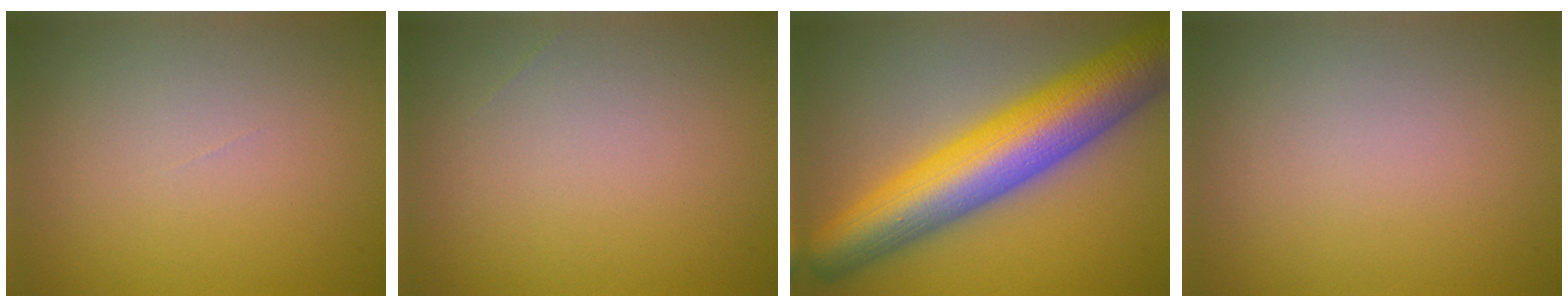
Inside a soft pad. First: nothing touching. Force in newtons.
{"total": 0.0}
{"total": 11.9, "press": 11.9, "slide": 0.2}
{"total": 0.0}